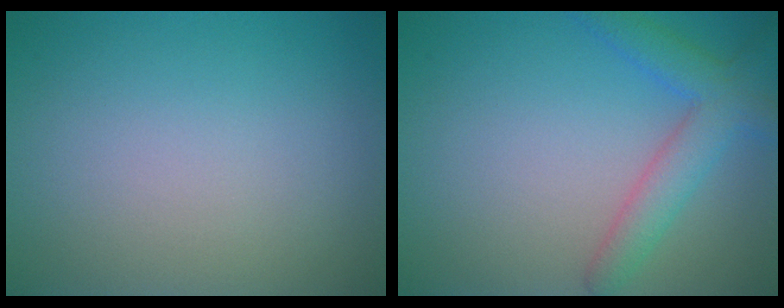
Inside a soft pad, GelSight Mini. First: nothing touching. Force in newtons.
{"total": 3.9, "press": 3.9, "slide": 0.2}